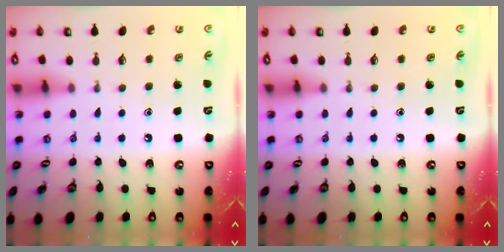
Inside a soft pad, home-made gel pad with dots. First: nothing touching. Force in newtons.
{"total": 0.0}